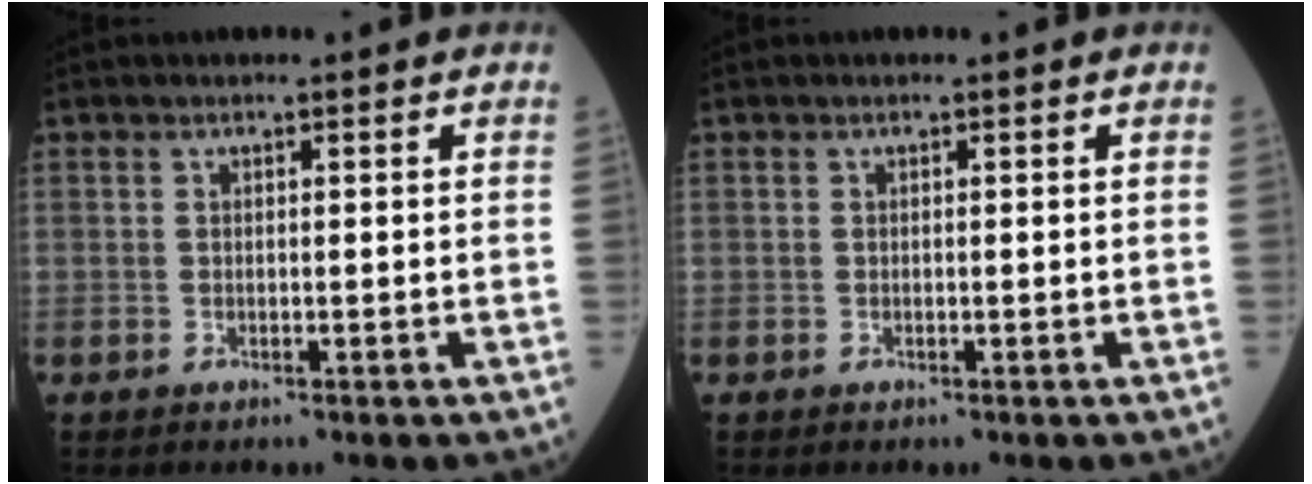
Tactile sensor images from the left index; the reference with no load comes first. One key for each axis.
{"total": 0.0}